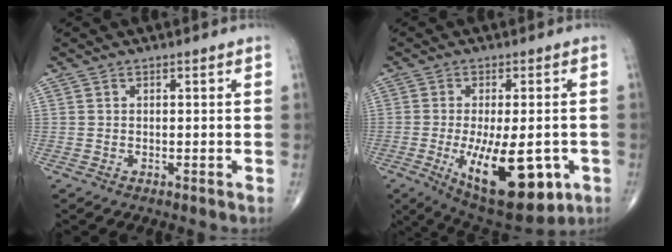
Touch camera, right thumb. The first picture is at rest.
{"total": 17.7, "force": [-5.4, 7.2, 15.3], "torque": [-0.224, -0.017, -0.061]}